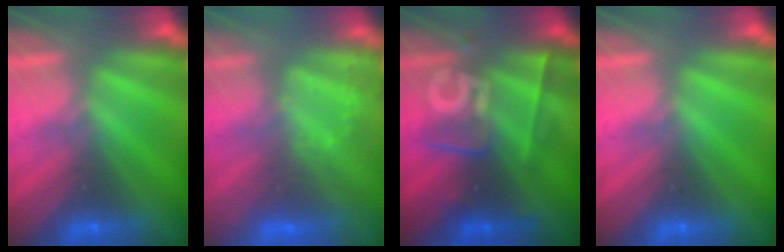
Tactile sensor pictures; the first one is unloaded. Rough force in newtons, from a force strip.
{"total": 3.4}
{"total": 2.5}
{"total": 0.0}